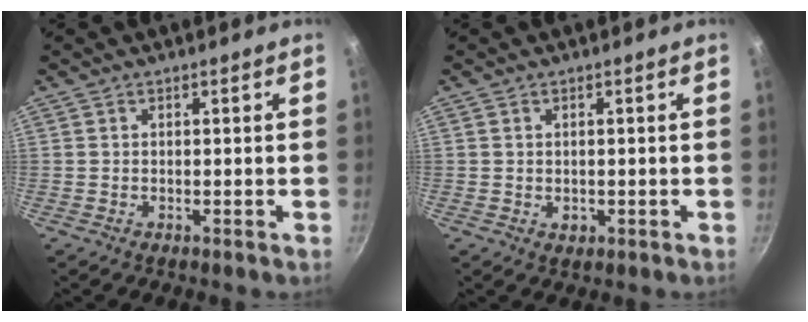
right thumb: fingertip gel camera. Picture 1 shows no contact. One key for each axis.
{"total": 1.5, "fx": -0.2, "fy": 1.2, "fz": 0.9, "tx": -0.011, "ty": -0.001, "tz": 0.000}